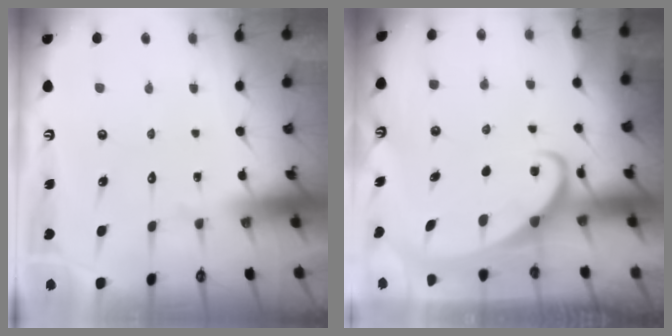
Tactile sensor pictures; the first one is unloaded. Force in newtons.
{"total": 2.8, "press": 2.7, "slide": 0.3}